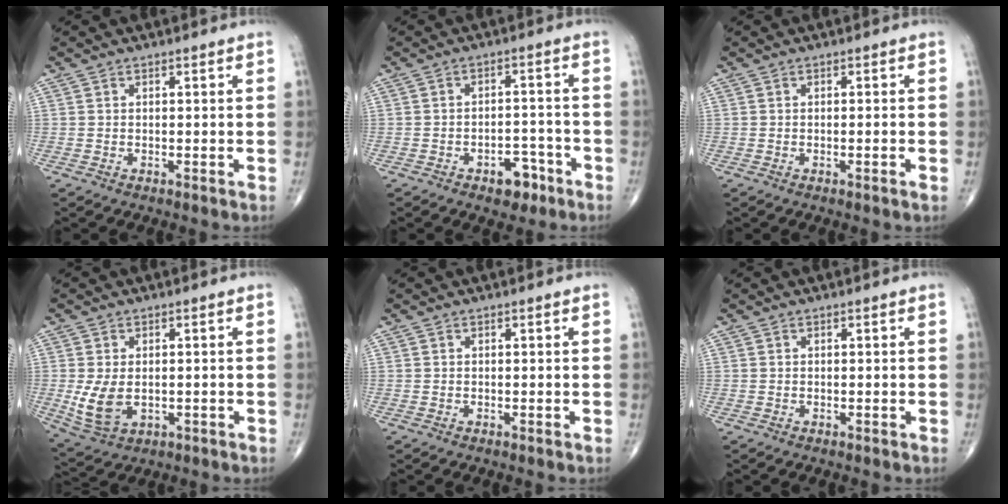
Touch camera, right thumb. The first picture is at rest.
{"total": 5.6, "force": [-3.3, 3.2, 3.1], "torque": [-0.020, 0.031, -0.046]}
{"total": 0.9, "force": [-0.3, -0.1, 0.9], "torque": [-0.015, -0.001, -0.003]}
{"total": 7.1, "force": [-0.7, 4.5, 5.4], "torque": [-0.105, -0.009, -0.002]}
{"total": 0.0}
{"total": 0.0}